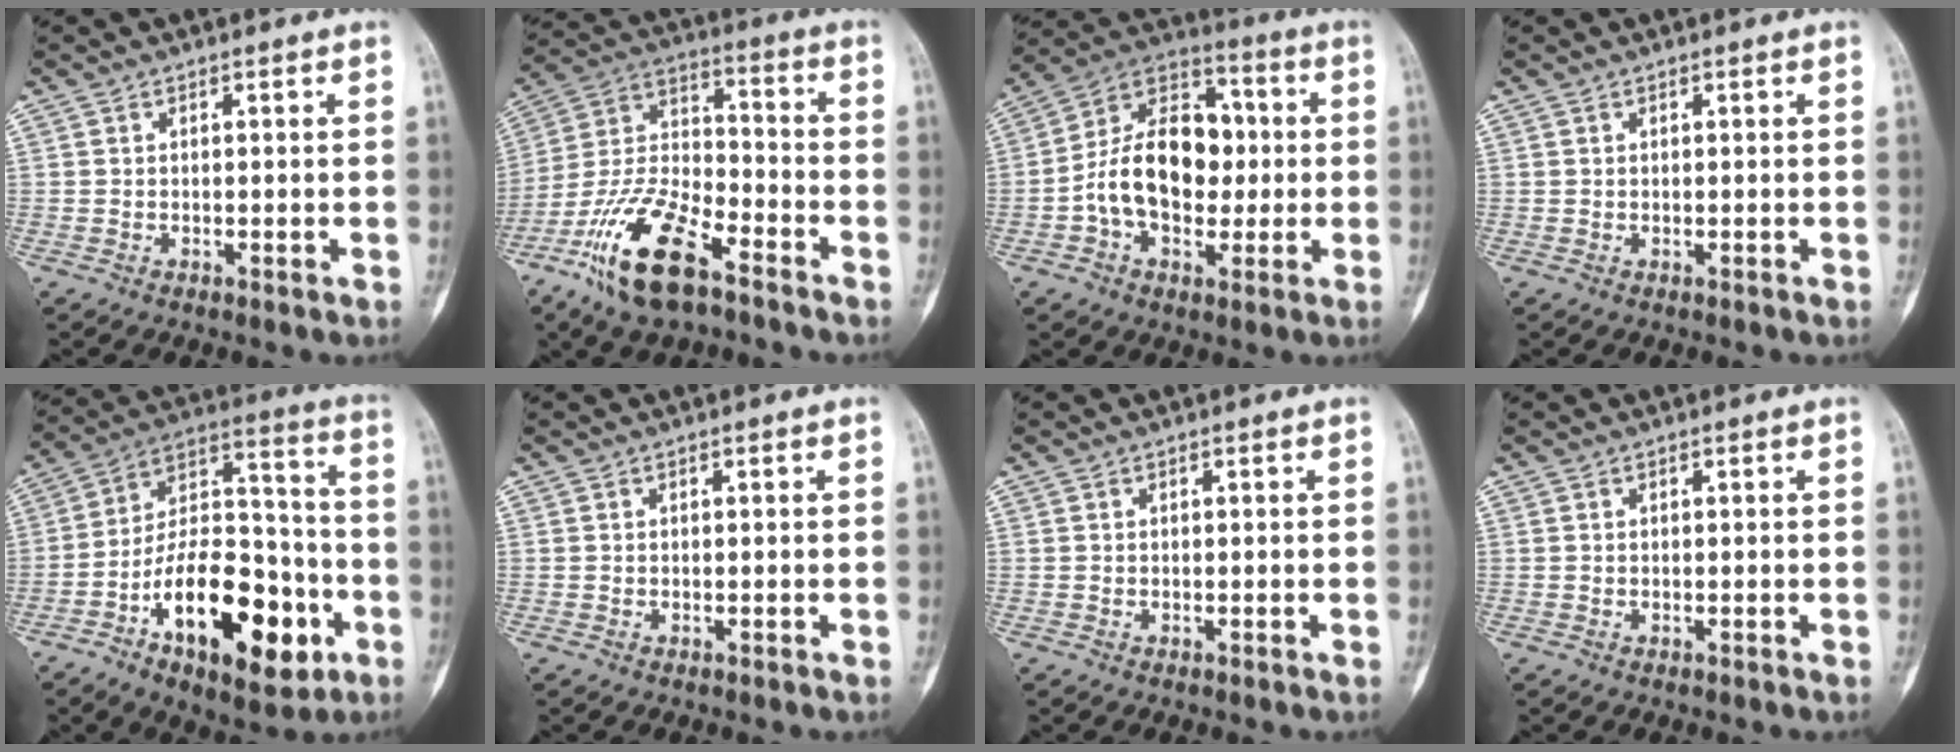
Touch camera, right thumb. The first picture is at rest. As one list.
[{"total": 17.3, "force": [-10.3, 6.9, 12.1], "torque": [-0.230, 0.058, -0.198]}, {"total": 17.3, "force": [-0.7, 11.6, 12.7], "torque": [-0.178, 0.036, -0.018]}, {"total": 0.0}, {"total": 24.3, "force": [-9.5, 11.7, 19.0], "torque": [-0.277, 0.061, -0.146]}, {"total": 0.0}, {"total": 0.0}, {"total": 0.0}]